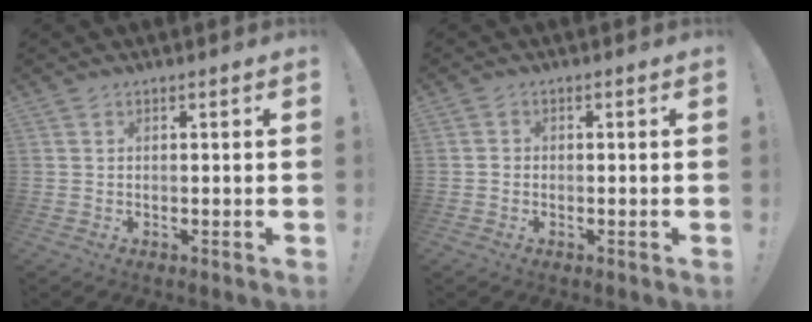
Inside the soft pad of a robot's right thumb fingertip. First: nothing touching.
{"total": 1.0, "force": [-0.6, 0.8, 0.3], "torque": [-0.009, 0.006, -0.010]}